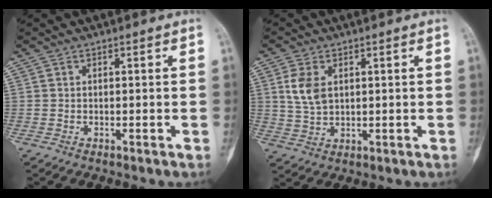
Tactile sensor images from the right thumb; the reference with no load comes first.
{"total": 6.3, "force": [1.8, 4.0, 4.6], "torque": [-0.088, -0.003, 0.042]}